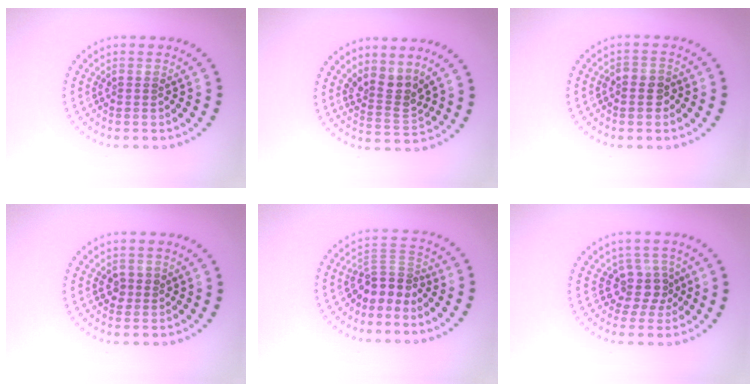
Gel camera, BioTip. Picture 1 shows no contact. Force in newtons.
{"total": 2.7, "press": 2.1, "slide": 1.8}
{"total": 1.9, "press": 1.9, "slide": 0.6}
{"total": 1.4, "press": 1.4, "slide": 0.2}
{"total": 2.9, "press": 2.1, "slide": 2.0}
{"total": 2.7, "press": 2.0, "slide": 1.8}